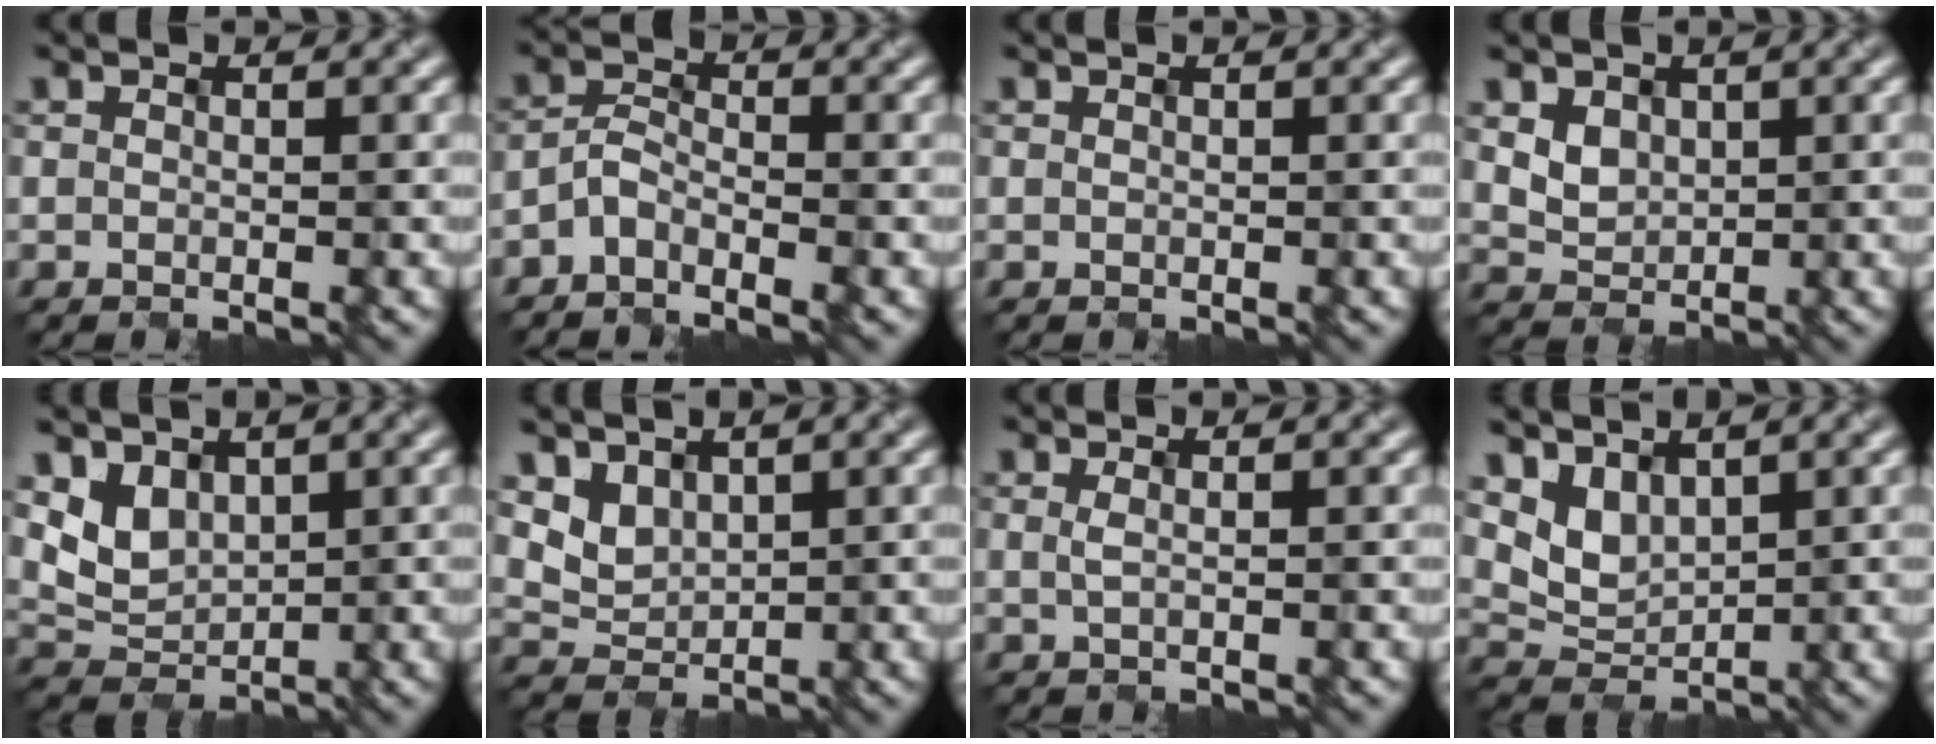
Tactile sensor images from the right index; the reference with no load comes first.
{"total": 2.3, "force": [-1.8, 0.9, 1.2], "torque": [-0.021, 0.009, -0.044]}
{"total": 0.0}
{"total": 2.4, "force": [0.8, 2.0, 1.0], "torque": [-0.028, -0.005, 0.017]}
{"total": 3.5, "force": [1.6, 2.5, 1.8], "torque": [-0.040, -0.008, 0.032]}
{"total": 2.8, "force": [1.8, 1.9, 1.1], "torque": [-0.030, -0.003, 0.036]}
{"total": 0.9, "force": [0.2, 0.3, 0.8], "torque": [-0.010, -0.001, 0.003]}
{"total": 3.4, "force": [2.1, 2.0, 1.8], "torque": [-0.044, -0.007, 0.042]}